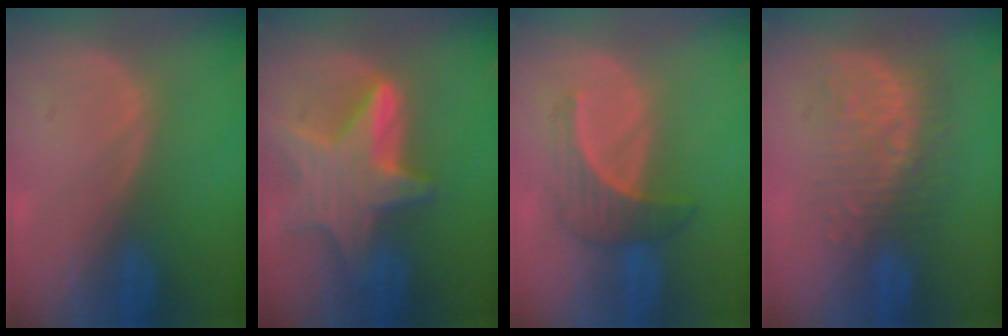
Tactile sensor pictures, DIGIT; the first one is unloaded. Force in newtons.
{"total": 9.4, "press": 9.4, "slide": 0.8}
{"total": 5.0, "press": 4.9, "slide": 0.8}
{"total": 10.0, "press": 8.7, "slide": 4.8}